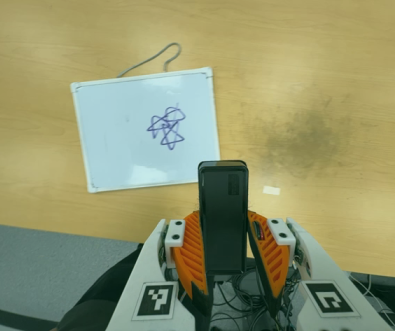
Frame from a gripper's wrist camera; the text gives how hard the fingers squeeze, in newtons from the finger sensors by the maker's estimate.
{"total": 3.9, "left": 2.8, "right": 5.1}